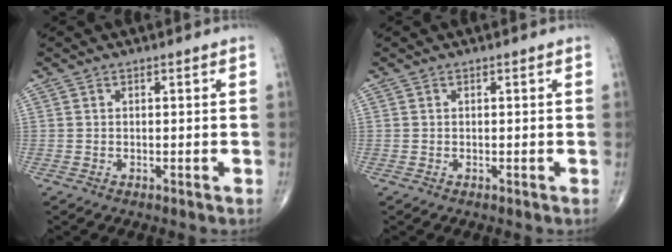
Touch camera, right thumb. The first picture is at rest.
{"total": 0.0}